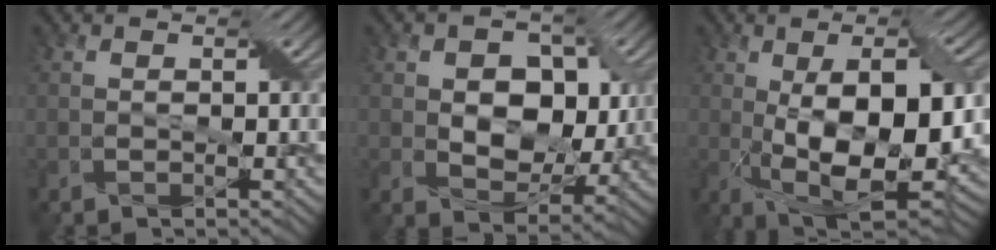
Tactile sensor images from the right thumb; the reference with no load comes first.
{"total": 8.1, "force": [0.9, 5.9, 5.4], "torque": [-0.091, -0.002, 0.007]}
{"total": 14.2, "force": [-0.7, 6.3, 12.7], "torque": [-0.200, -0.007, -0.006]}